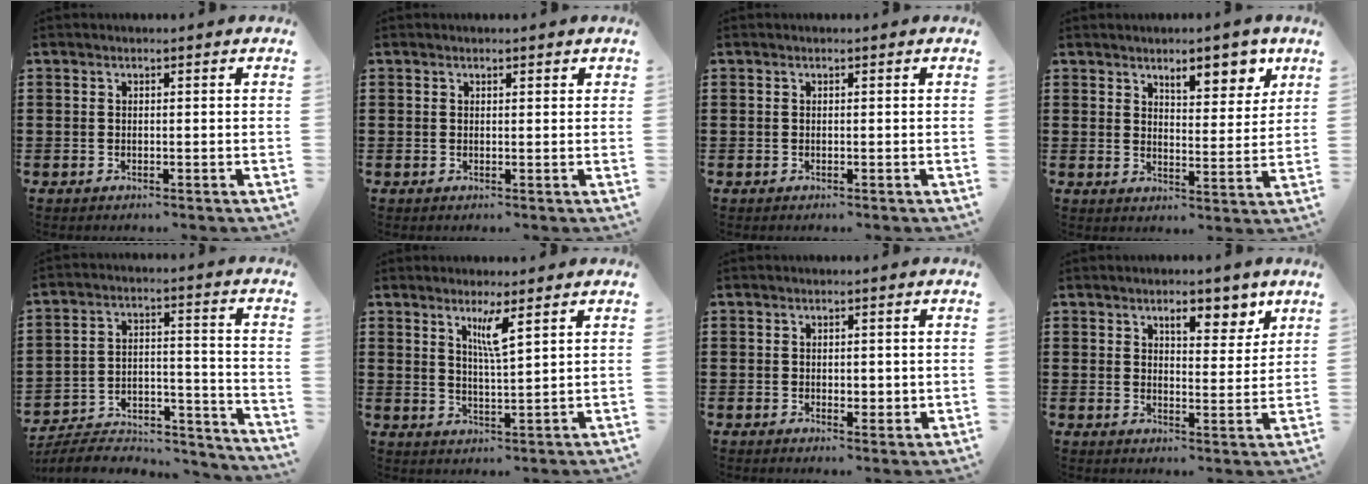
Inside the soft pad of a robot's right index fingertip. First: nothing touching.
{"total": 0.6, "force": [0.4, 0.4, 0.2], "torque": [-0.005, 0.002, 0.008]}
{"total": 0.0}
{"total": 6.9, "force": [4.9, 2.5, 4.2], "torque": [-0.054, -0.013, 0.079]}
{"total": 6.0, "force": [-5.5, 1.7, 1.7], "torque": [-0.033, 0.005, -0.109]}
{"total": 4.2, "force": [2.4, 0.2, 3.5], "torque": [-0.068, -0.003, 0.038]}
{"total": 1.6, "force": [0.3, 1.2, 1.0], "torque": [-0.015, 0.006, 0.004]}
{"total": 6.1, "force": [4.0, 2.7, 3.7], "torque": [-0.045, -0.006, 0.063]}